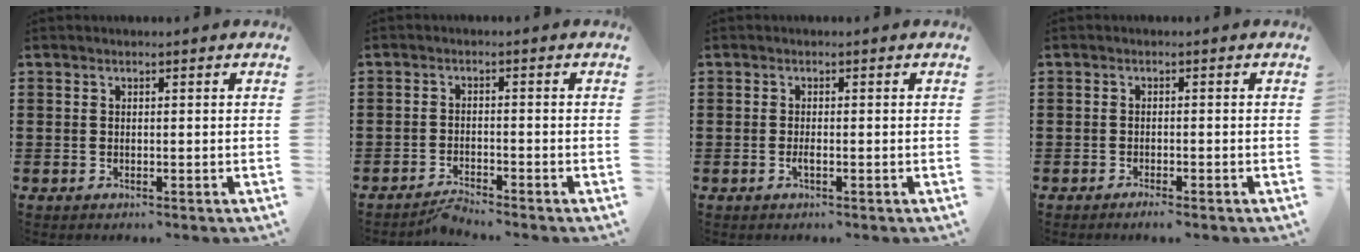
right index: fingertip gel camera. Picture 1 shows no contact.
{"total": 2.2, "force": [-2.1, 0.0, 0.4], "torque": [-0.009, 0.002, -0.043]}
{"total": 1.0, "force": [-0.5, 0.1, 0.9], "torque": [-0.024, -0.006, -0.011]}
{"total": 1.2, "force": [-1.1, 0.0, 0.4], "torque": [-0.010, -0.002, -0.020]}